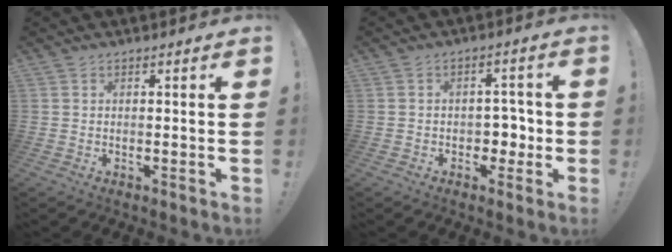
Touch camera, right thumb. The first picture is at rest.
{"total": 5.6, "force": [-1.2, 4.9, 2.4], "torque": [-0.029, 0.011, -0.019]}